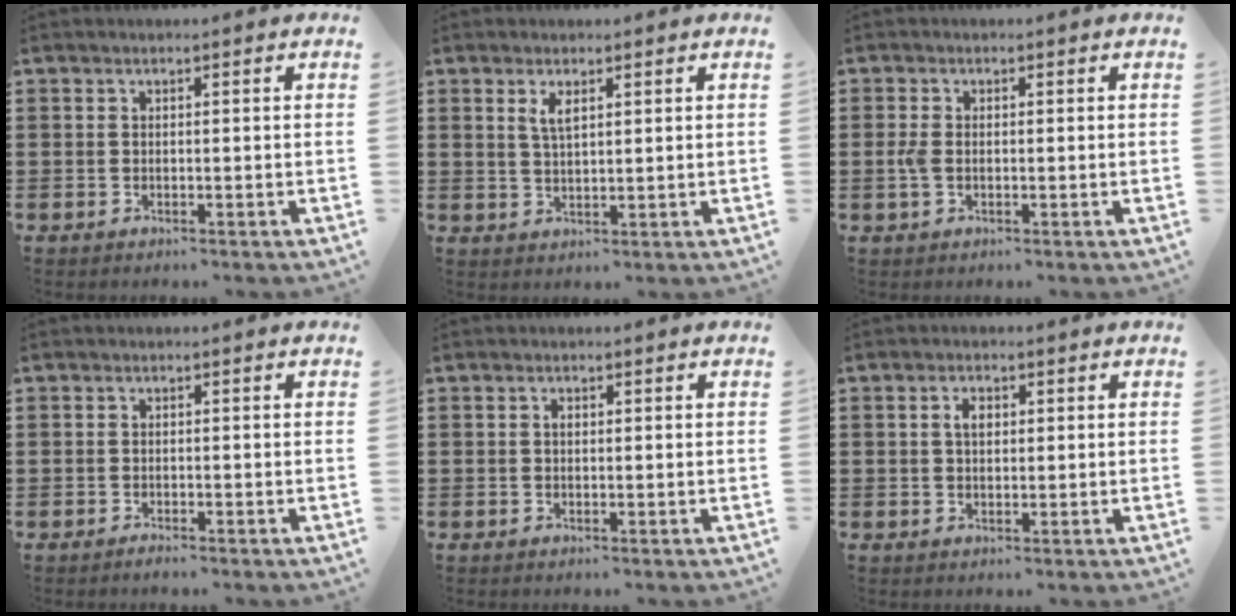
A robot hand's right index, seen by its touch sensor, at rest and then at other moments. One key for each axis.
{"total": 2.7, "fx": 1.3, "fy": 0.9, "fz": 2.1, "tx": -0.045, "ty": 0.005, "tz": 0.022}
{"total": 2.2, "fx": -0.2, "fy": 1.2, "fz": 1.8, "tx": -0.051, "ty": -0.002, "tz": -0.010}
{"total": 0.8, "fx": -0.8, "fy": 0.1, "fz": 0.1, "tx": -0.004, "ty": -0.002, "tz": -0.016}
{"total": 0.7, "fx": 0.1, "fy": 0.4, "fz": 0.5, "tx": -0.012, "ty": -0.001, "tz": 0.001}
{"total": 2.2, "fx": 0.5, "fy": 1.2, "fz": 1.8, "tx": -0.038, "ty": 0.009, "tz": 0.007}